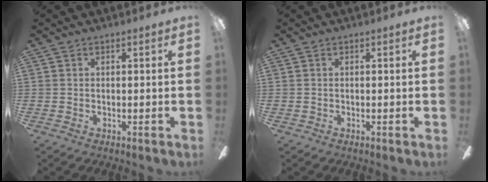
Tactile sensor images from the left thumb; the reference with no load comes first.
{"total": 0.0}